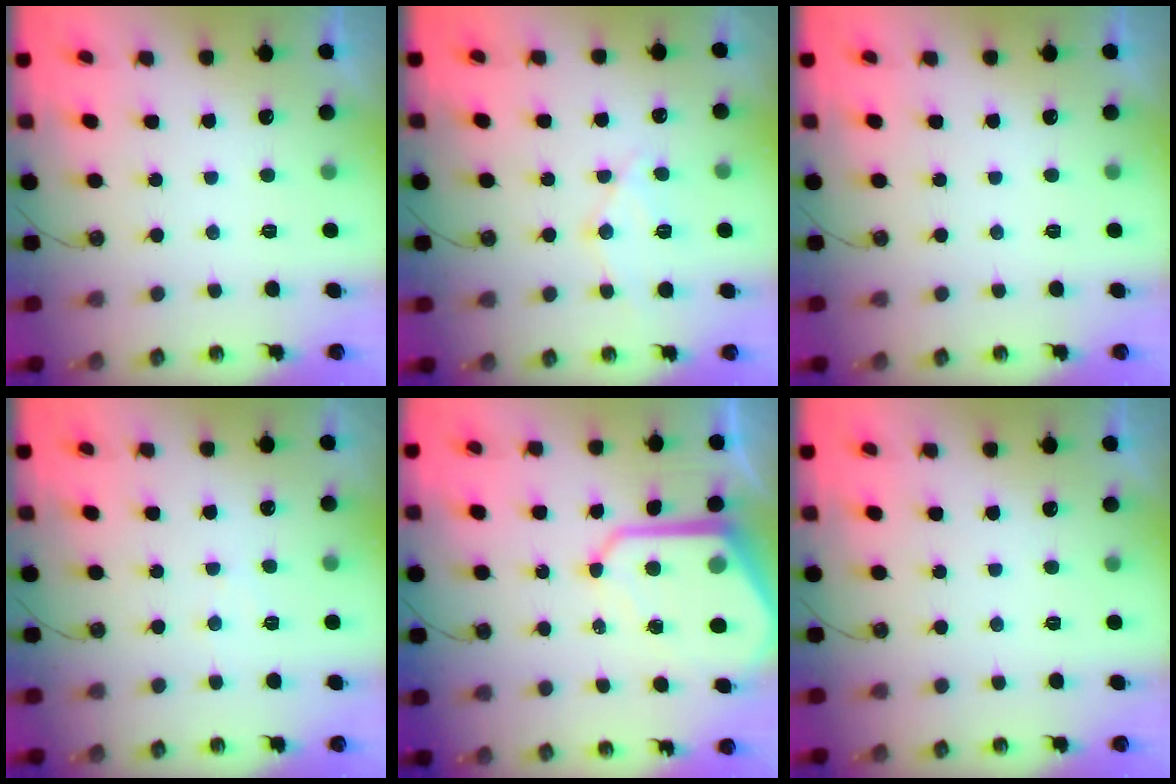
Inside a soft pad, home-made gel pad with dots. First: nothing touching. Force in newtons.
{"total": 12.2, "press": 12.1, "slide": 1.1}
{"total": 0.0}
{"total": 3.7, "press": 3.6, "slide": 0.5}
{"total": 13.9, "press": 13.9, "slide": 1.2}
{"total": 0.0}